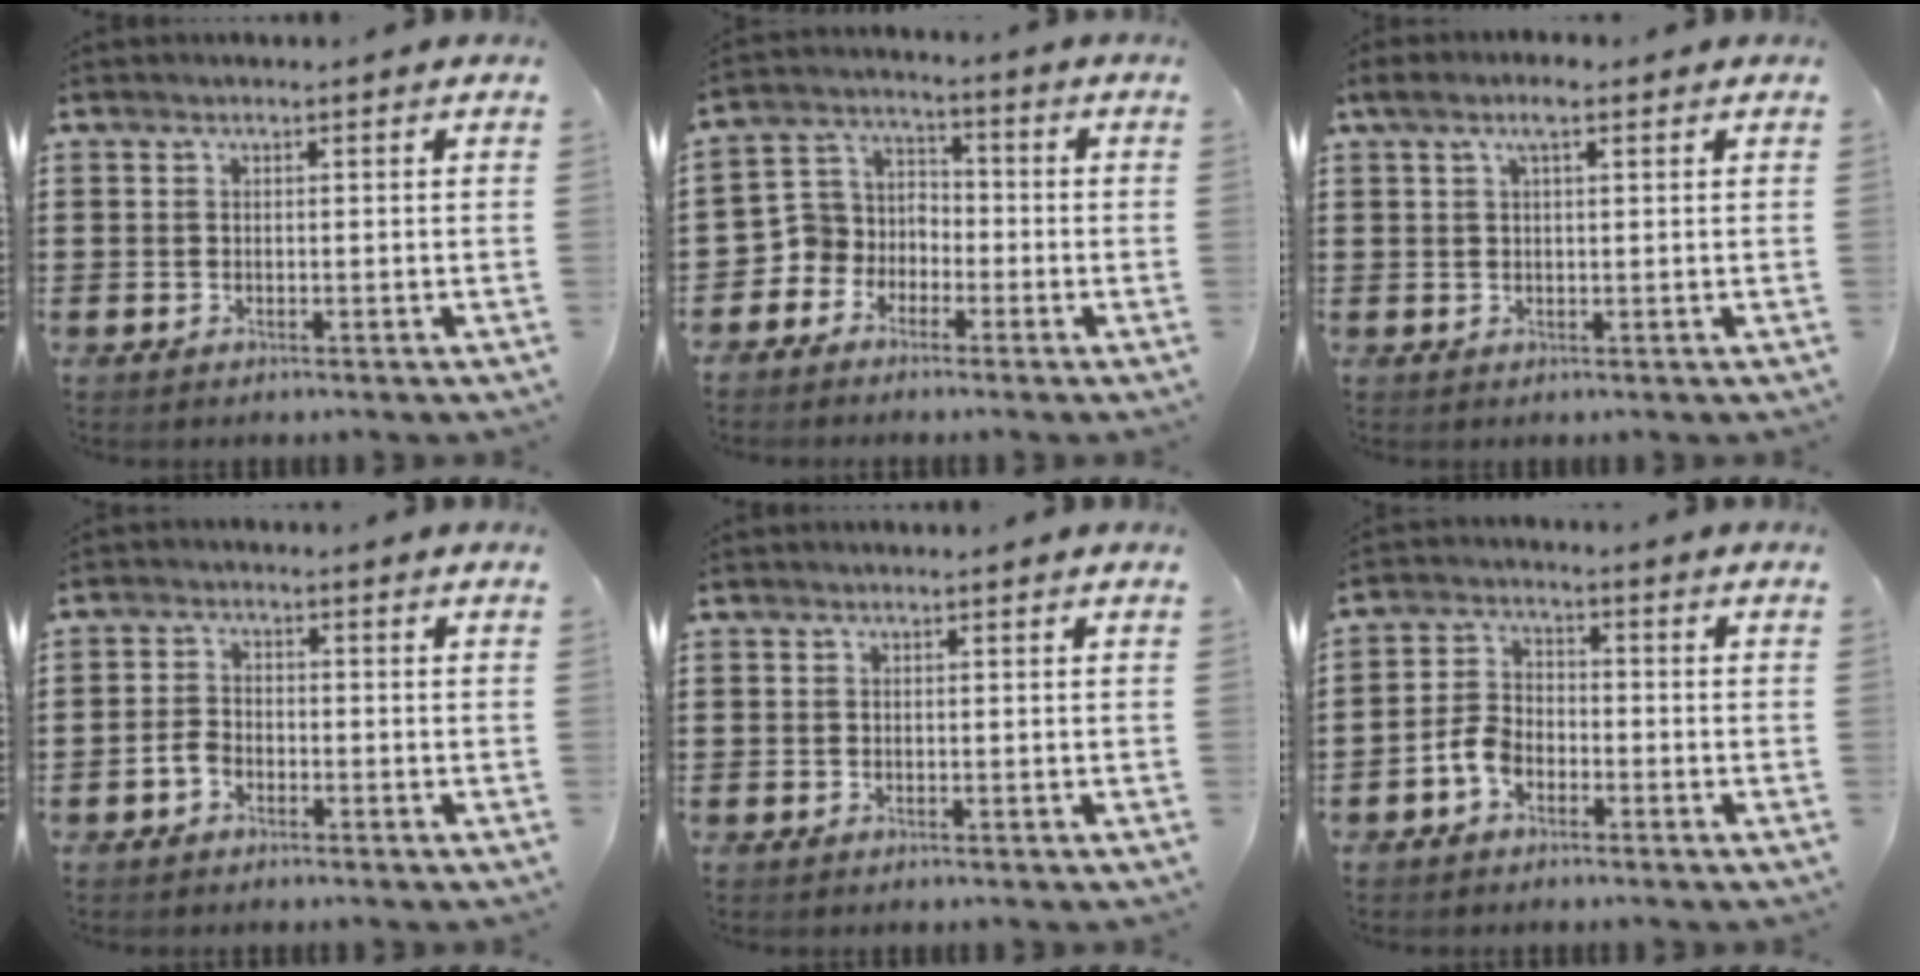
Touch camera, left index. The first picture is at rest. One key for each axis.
{"total": 5.2, "fx": -2.9, "fy": 4.3, "fz": 0.0, "tx": -0.037, "ty": 0.004, "tz": -0.068}
{"total": 3.6, "fx": 1.9, "fy": 1.0, "fz": 2.9, "tx": -0.060, "ty": 0.007, "tz": 0.032}
{"total": 2.4, "fx": -1.3, "fy": 1.5, "fz": 1.3, "tx": -0.041, "ty": -0.002, "tz": -0.030}
{"total": 0.0}
{"total": 4.4, "fx": -2.4, "fy": 2.7, "fz": 2.4, "tx": -0.073, "ty": 0.002, "tz": -0.054}